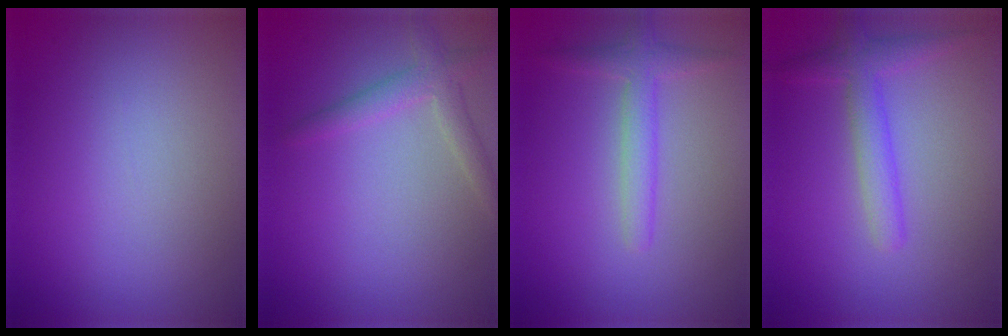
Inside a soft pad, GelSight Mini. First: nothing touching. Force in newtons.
{"total": 2.2, "press": 2.2, "slide": 0.2}
{"total": 2.4, "press": 2.4, "slide": 0.1}
{"total": 2.8, "press": 2.8, "slide": 0.1}